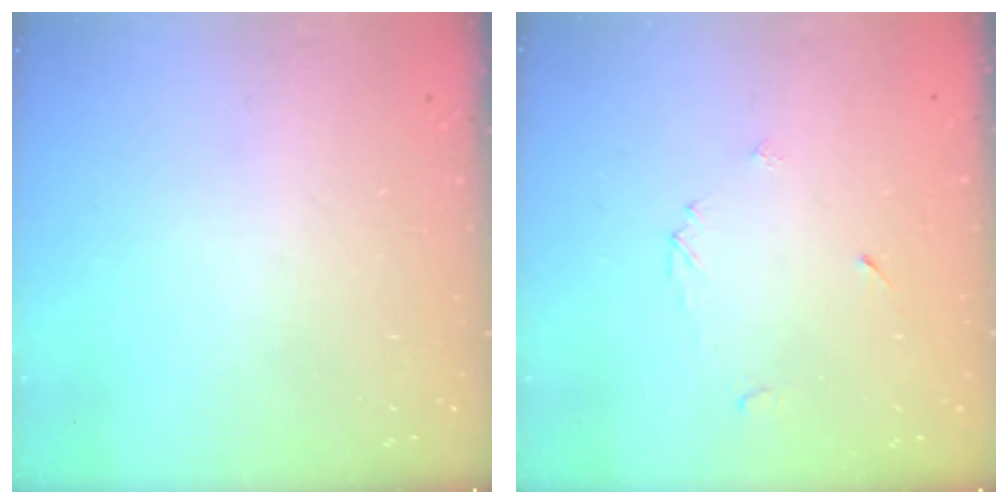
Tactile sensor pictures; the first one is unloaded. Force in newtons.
{"total": 3.4, "press": 3.4, "slide": 0.4}